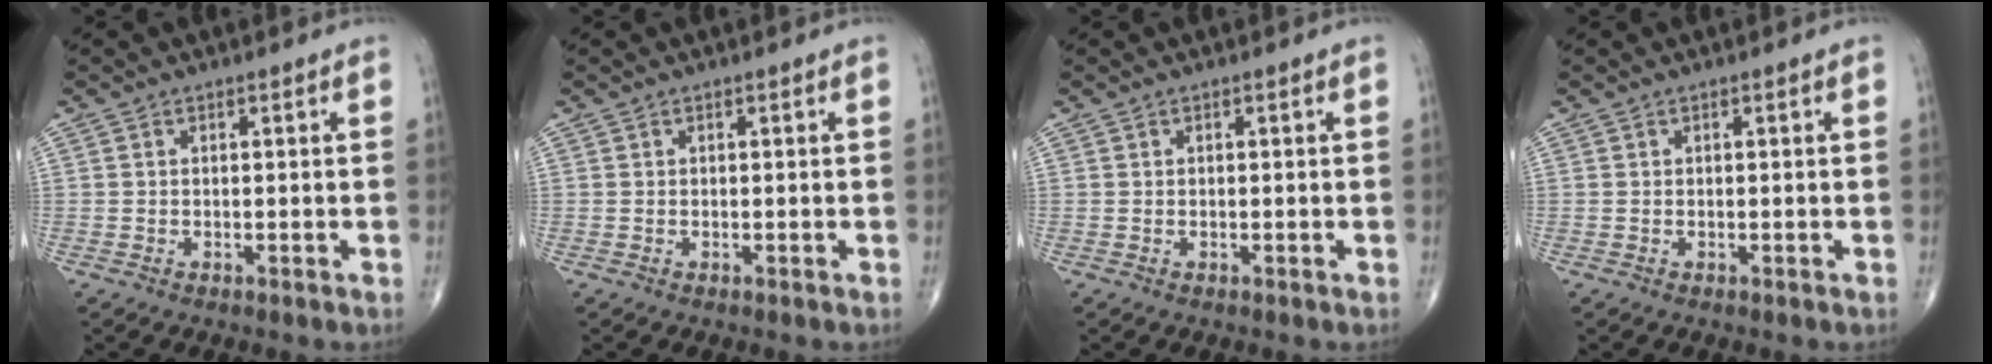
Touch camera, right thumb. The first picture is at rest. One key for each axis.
{"total": 0.0}
{"total": 0.0}
{"total": 0.0}